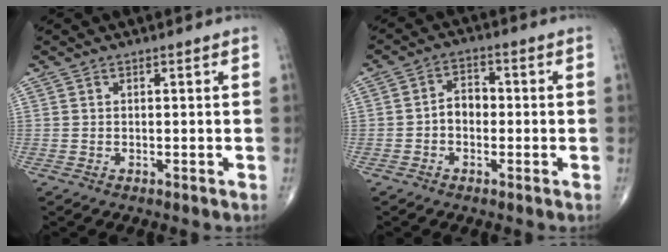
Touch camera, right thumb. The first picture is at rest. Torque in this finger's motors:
{"motor_torque": [-0.15, -0.07, 0.70, -0.03, -0.04]}